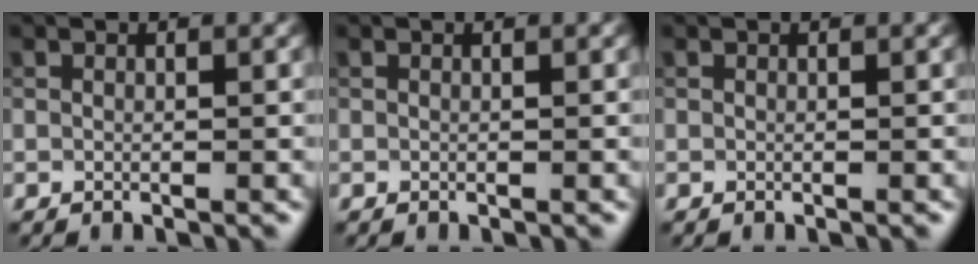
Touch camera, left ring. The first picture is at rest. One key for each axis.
{"total": 0.0}
{"total": 0.0}